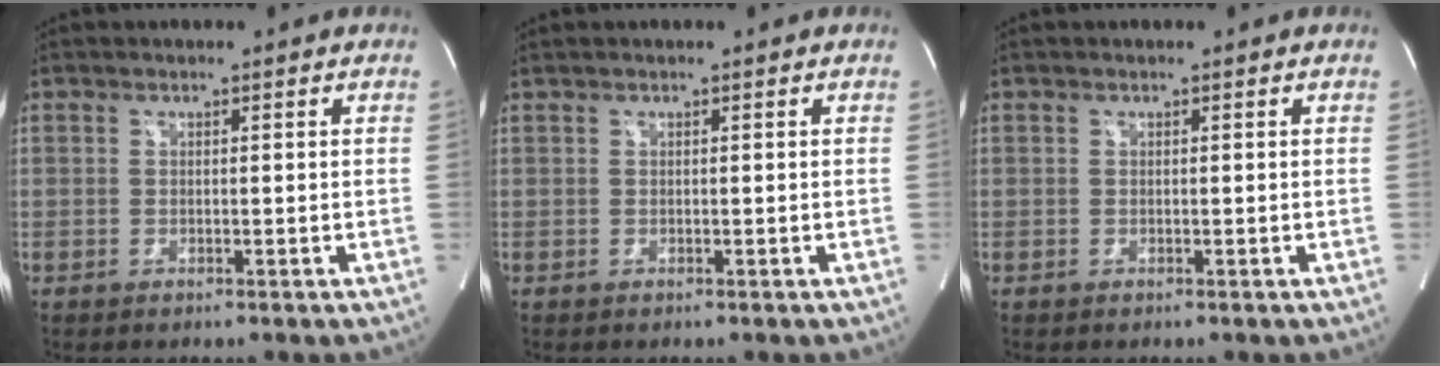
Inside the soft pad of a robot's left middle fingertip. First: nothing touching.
{"total": 0.0}
{"total": 0.0}